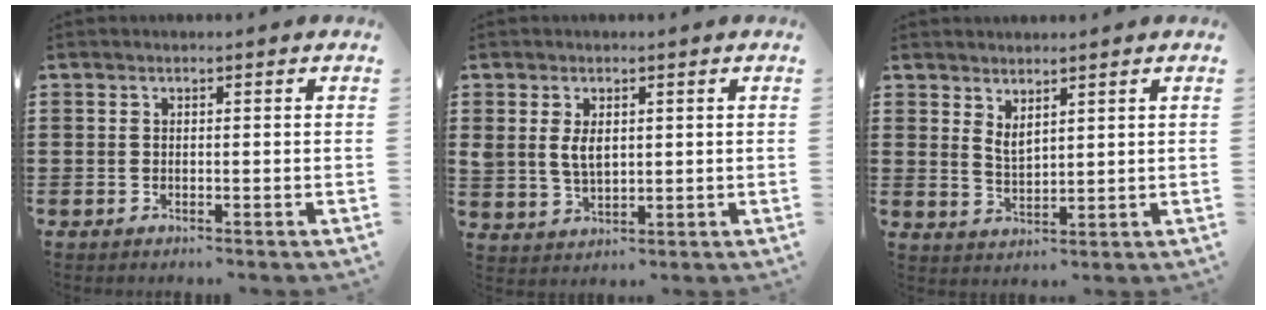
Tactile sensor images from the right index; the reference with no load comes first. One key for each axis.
{"total": 3.8, "fx": 1.0, "fy": 2.4, "fz": 2.8, "tx": -0.062, "ty": 0.007, "tz": 0.019}
{"total": 2.5, "fx": 2.1, "fy": 0.9, "fz": 1.2, "tx": -0.027, "ty": 0.004, "tz": 0.039}